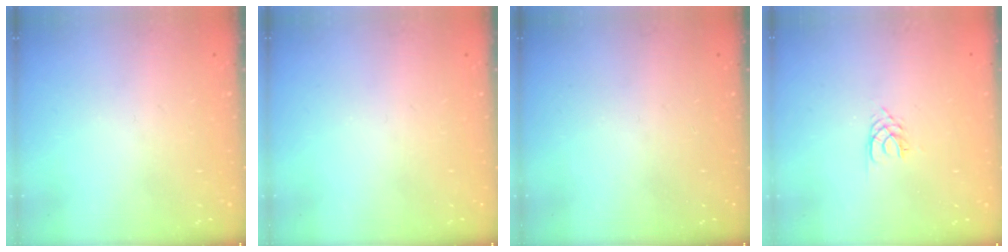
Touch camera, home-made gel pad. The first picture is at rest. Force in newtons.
{"total": 0.0}
{"total": 0.0}
{"total": 1.7, "press": 1.7, "slide": 0.2}